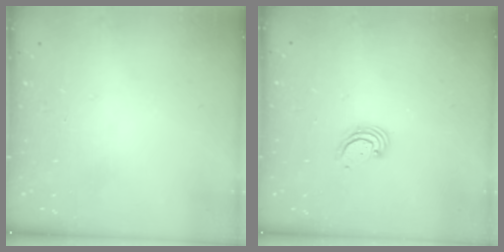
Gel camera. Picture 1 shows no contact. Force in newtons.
{"total": 2.7, "press": 2.7, "slide": 0.3}